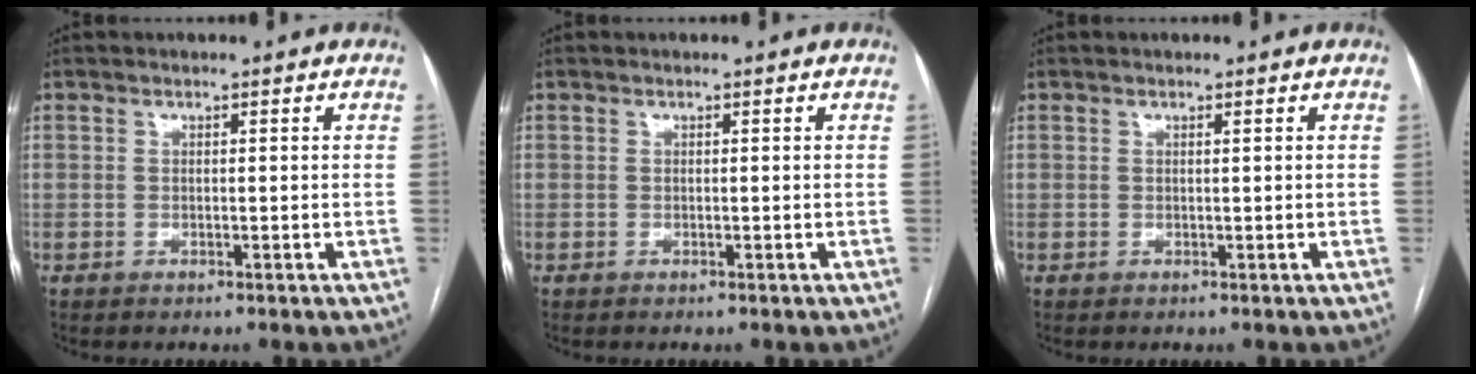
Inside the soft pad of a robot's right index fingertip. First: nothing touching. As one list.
[{"total": 0.0}, {"total": 0.0}]